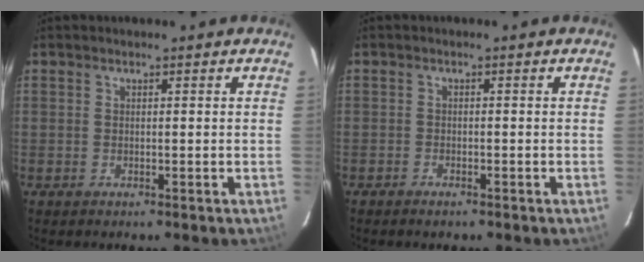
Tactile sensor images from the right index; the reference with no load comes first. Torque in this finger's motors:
{"motor_torque": [0.17, -0.18, -0.09, -0.04]}